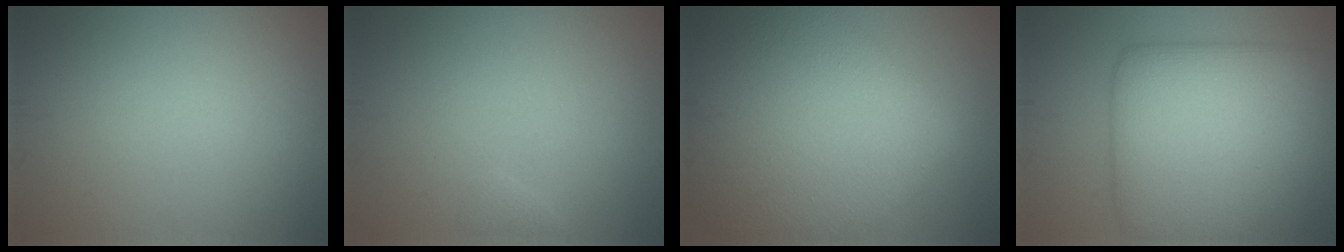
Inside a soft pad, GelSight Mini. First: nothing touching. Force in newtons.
{"total": 0.5, "press": 0.5, "slide": 0.0}
{"total": 13.7, "press": 13.7, "slide": 0.6}
{"total": 11.1, "press": 11.1, "slide": 0.1}